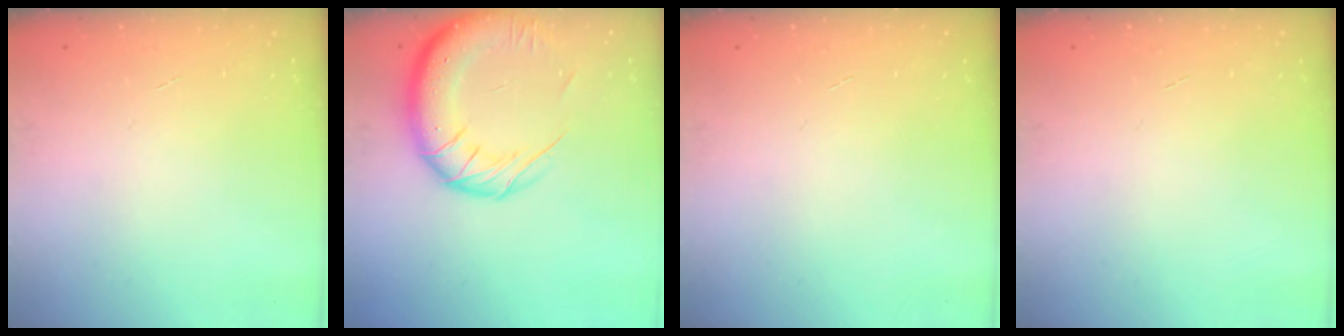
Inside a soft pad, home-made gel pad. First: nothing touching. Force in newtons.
{"total": 18.2, "press": 17.7, "slide": 4.5}
{"total": 0.0}
{"total": 0.0}